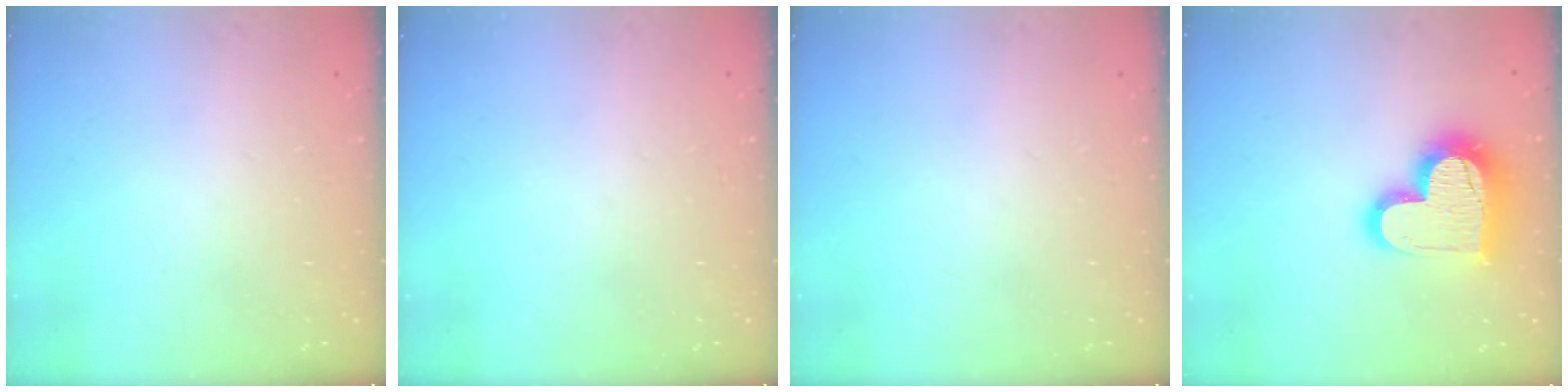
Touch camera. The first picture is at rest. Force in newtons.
{"total": 0.0}
{"total": 0.0}
{"total": 17.8, "press": 17.7, "slide": 1.5}